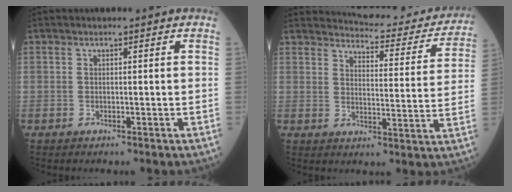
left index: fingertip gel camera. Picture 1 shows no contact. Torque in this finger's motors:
{"motor_torque": [0.90, -1.24, 0.01, 0.00]}